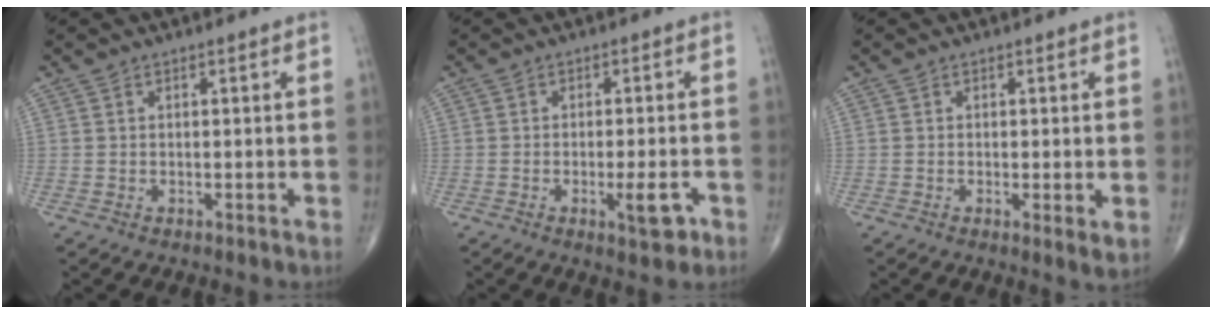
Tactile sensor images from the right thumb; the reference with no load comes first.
{"total": 4.6, "force": [-1.9, 1.4, 3.9], "torque": [-0.054, 0.001, -0.024]}
{"total": 2.3, "force": [-0.3, 0.6, 2.3], "torque": [-0.044, -0.011, -0.010]}